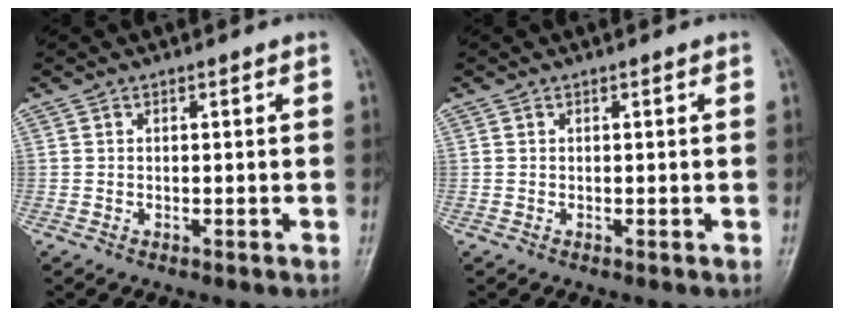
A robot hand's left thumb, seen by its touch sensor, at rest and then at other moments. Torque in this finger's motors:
{"motor_torque": [0.01, 0.01, 0.00, 0.00, 0.01]}